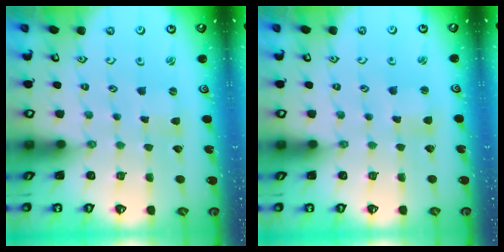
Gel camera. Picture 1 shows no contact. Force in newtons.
{"total": 2.7, "press": 2.7, "slide": 0.3}